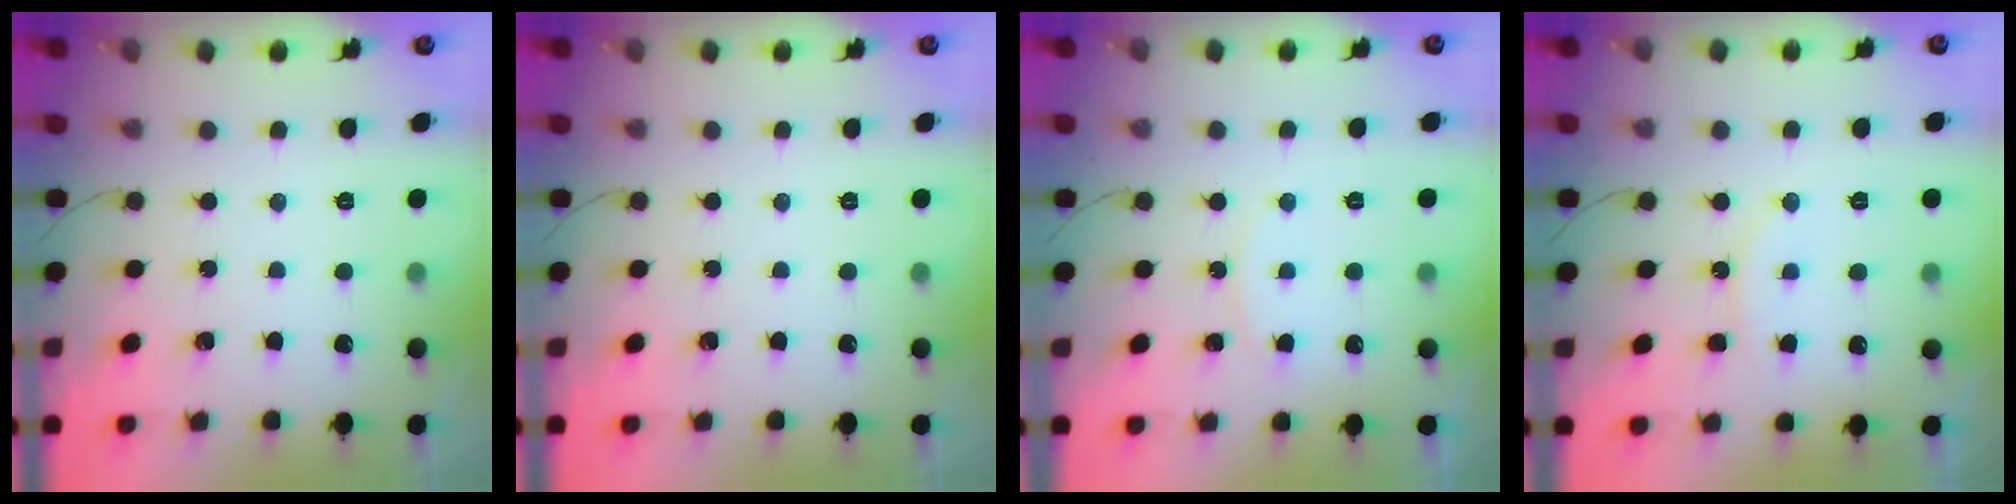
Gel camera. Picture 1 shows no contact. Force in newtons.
{"total": 0.0}
{"total": 3.8, "press": 3.7, "slide": 0.6}
{"total": 9.3, "press": 9.3, "slide": 0.6}